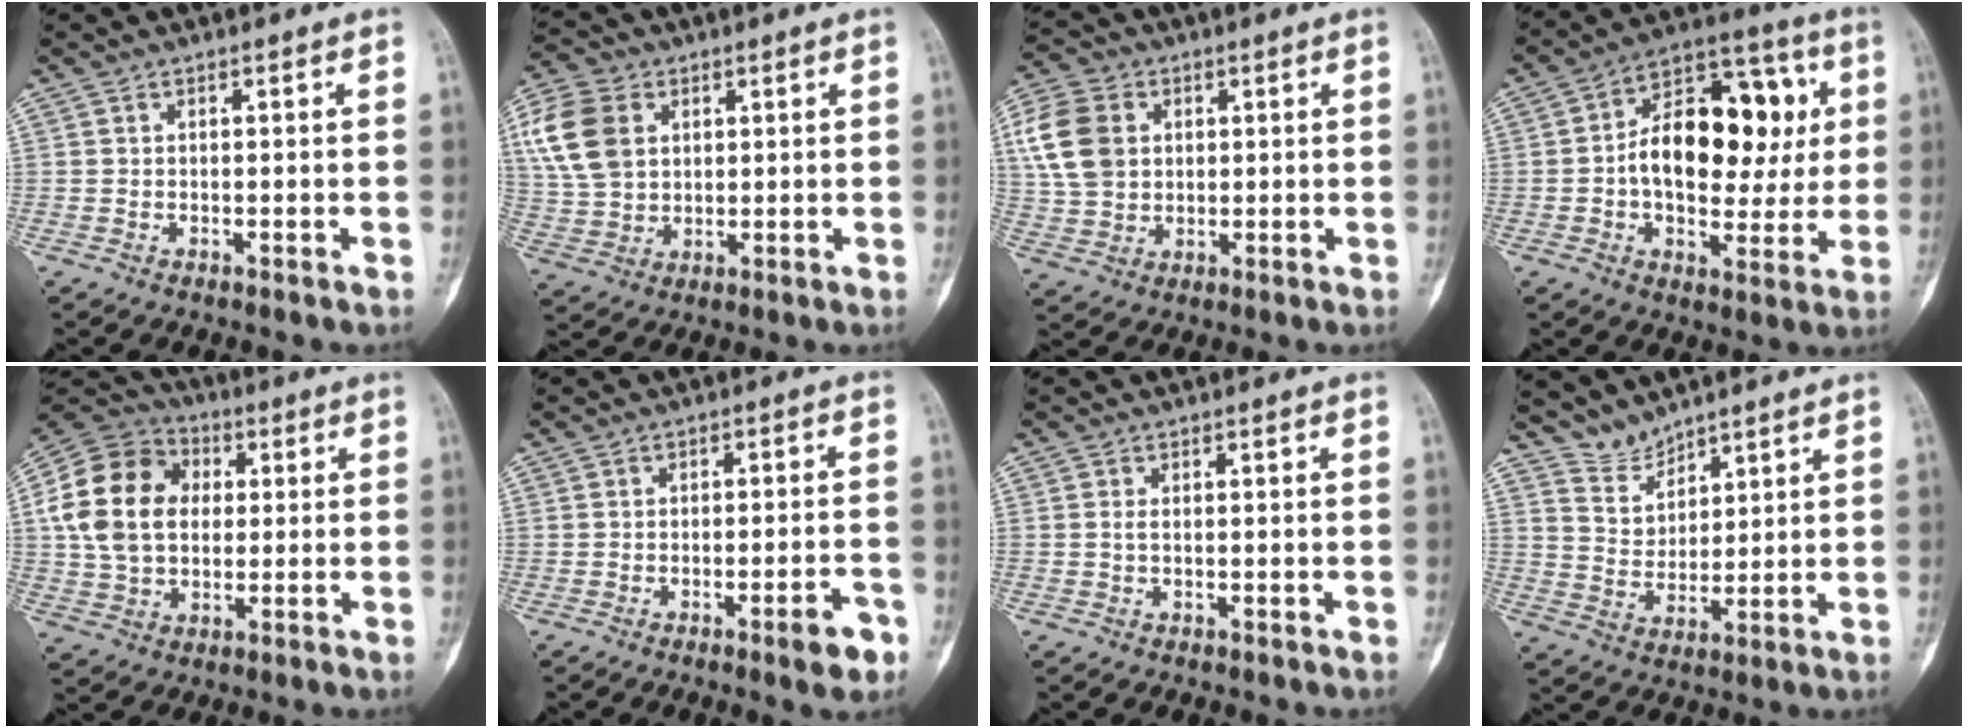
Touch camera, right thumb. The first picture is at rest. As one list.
[{"total": 12.3, "force": [3.6, 9.0, 7.5], "torque": [-0.149, 0.003, 0.068]}, {"total": 11.7, "force": [2.6, 9.0, 7.0], "torque": [-0.130, 0.004, 0.048]}, {"total": 20.3, "force": [1.9, 12.2, 16.1], "torque": [-0.204, 0.026, 0.025]}, {"total": 17.5, "force": [2.3, 13.0, 11.6], "torque": [-0.199, 0.023, 0.036]}, {"total": 5.5, "force": [-3.0, 1.2, 4.4], "torque": [-0.052, 0.020, -0.039]}, {"total": 0.6, "force": [0.0, 0.2, 0.6], "torque": [-0.017, -0.001, 0.002]}, {"total": 5.7, "force": [5.4, 2.0, 0.3], "torque": [0.011, -0.040, 0.116]}]